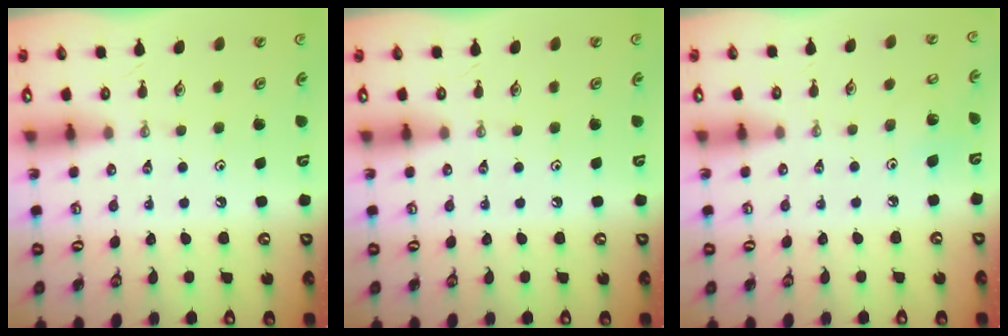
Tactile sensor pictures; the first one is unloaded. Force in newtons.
{"total": 0.0}
{"total": 4.7, "press": 4.6, "slide": 0.4}